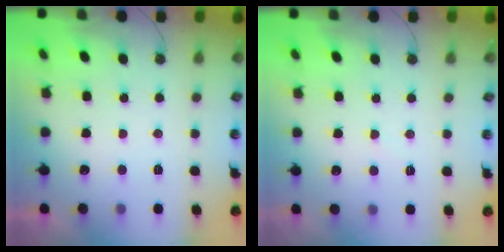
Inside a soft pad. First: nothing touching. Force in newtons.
{"total": 4.7, "press": 4.6, "slide": 0.7}